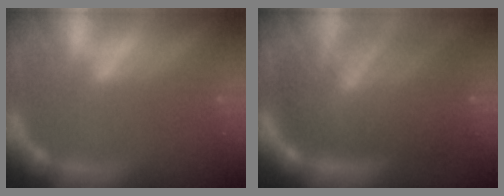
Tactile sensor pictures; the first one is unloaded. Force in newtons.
{"total": 10.0}